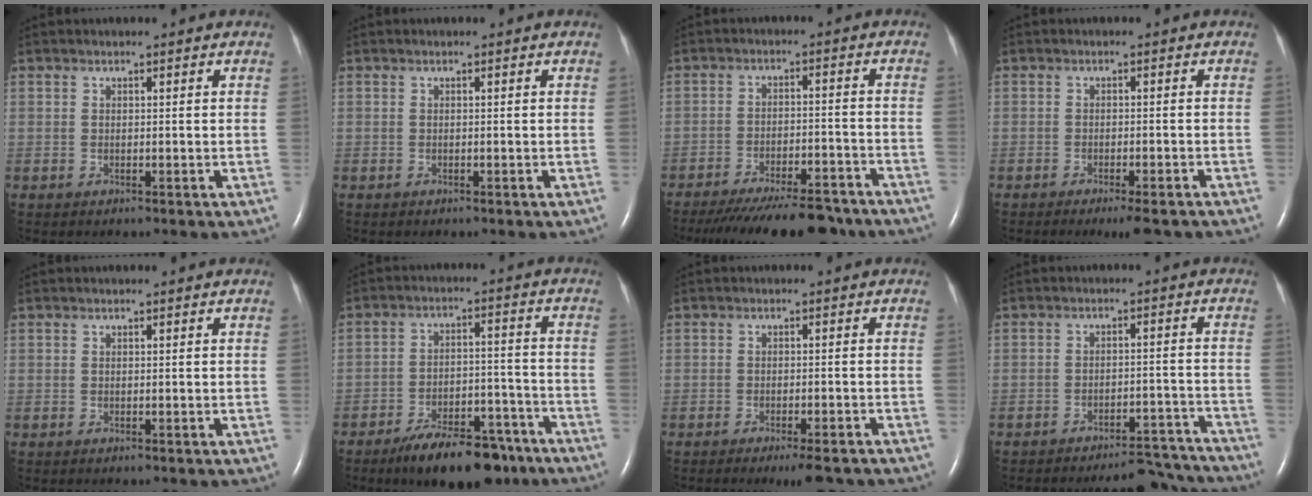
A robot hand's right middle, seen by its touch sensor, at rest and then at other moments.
{"total": 0.0}
{"total": 17.6, "force": [-15.3, 3.7, 7.9], "torque": [-0.115, -0.019, -0.216]}
{"total": 5.4, "force": [-4.2, 0.8, 3.2], "torque": [-0.033, -0.008, -0.055]}
{"total": 0.0}
{"total": 12.7, "force": [-9.6, 4.5, 7.1], "torque": [-0.101, 0.014, -0.150]}
{"total": 5.9, "force": [-4.7, 0.9, 3.3], "torque": [-0.033, -0.007, -0.063]}
{"total": 10.9, "force": [-10.6, 1.9, 1.8], "torque": [-0.001, 0.018, -0.132]}